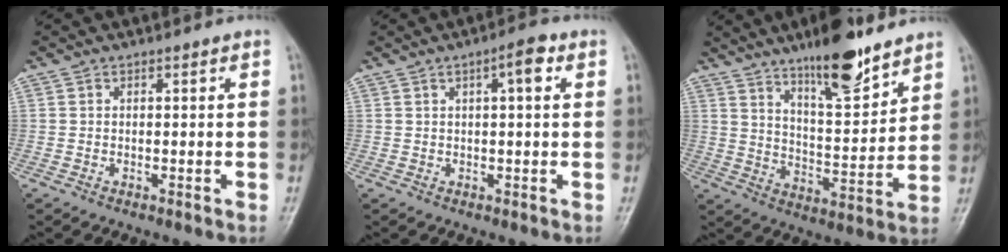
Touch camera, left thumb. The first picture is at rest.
{"total": 4.0, "force": [1.5, 1.0, 3.6], "torque": [-0.053, 0.006, 0.020]}
{"total": 14.2, "force": [10.4, 3.7, 9.0], "torque": [-0.120, -0.071, 0.175]}